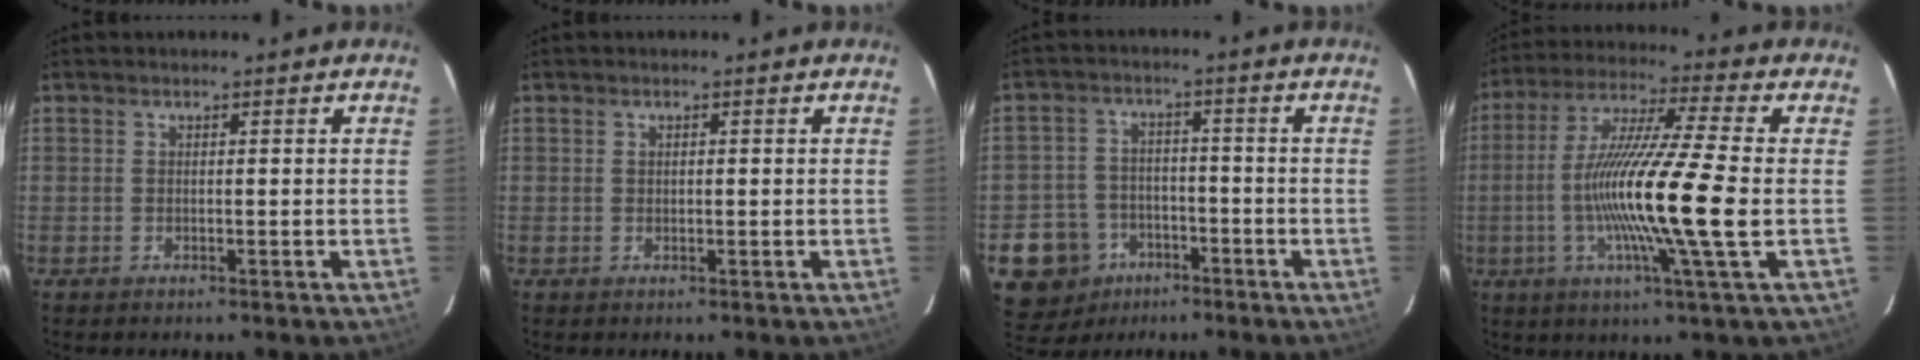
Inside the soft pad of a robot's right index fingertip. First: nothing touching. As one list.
[{"total": 0.6, "force": [0.2, 0.4, 0.4], "torque": [-0.007, 0.002, 0.004]}, {"total": 10.2, "force": [-5.0, 8.7, 1.8], "torque": [-0.071, 0.029, -0.067]}, {"total": 16.8, "force": [-2.6, -1.3, 16.5], "torque": [-0.311, -0.007, -0.056]}]